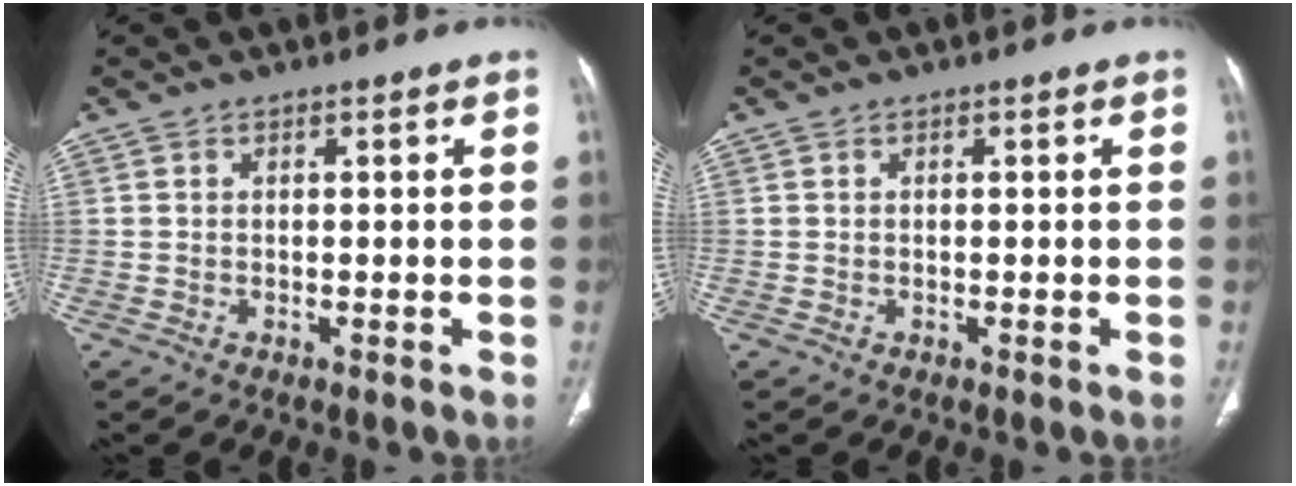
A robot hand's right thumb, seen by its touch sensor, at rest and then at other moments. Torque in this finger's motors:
{"motor_torque": [-0.28, 0.12, -0.29, 0.14, -0.04]}